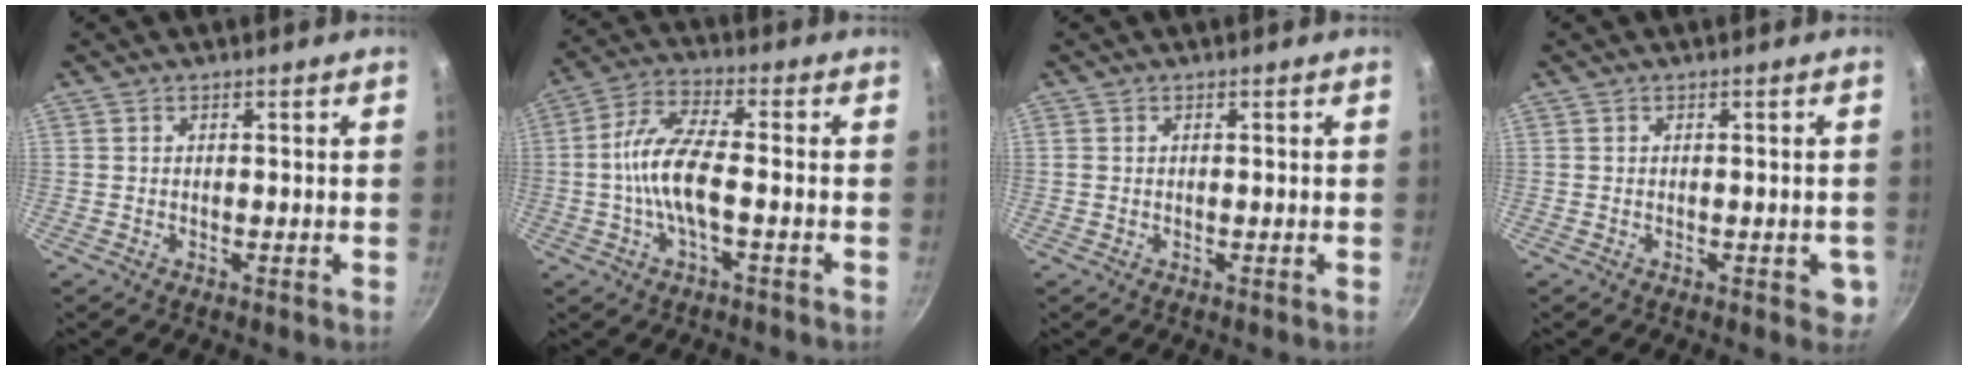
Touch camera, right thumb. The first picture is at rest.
{"total": 9.8, "force": [-1.8, 3.3, 9.0], "torque": [-0.186, 0.029, -0.049]}
{"total": 0.7, "force": [0.1, 0.6, 0.2], "torque": [-0.004, 0.003, 0.002]}
{"total": 3.0, "force": [-0.8, 1.7, 2.4], "torque": [-0.008, 0.005, -0.010]}